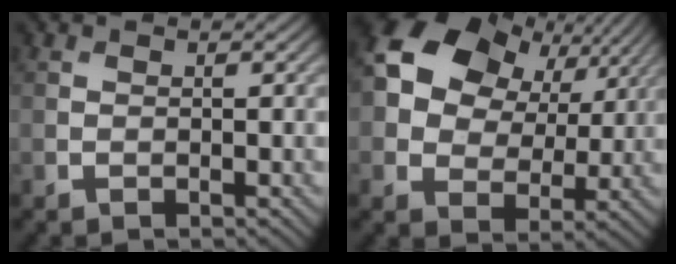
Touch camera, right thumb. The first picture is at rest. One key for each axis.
{"total": 14.2, "fx": 5.2, "fy": 10.2, "fz": 8.3, "tx": -0.193, "ty": 0.033, "tz": 0.087}